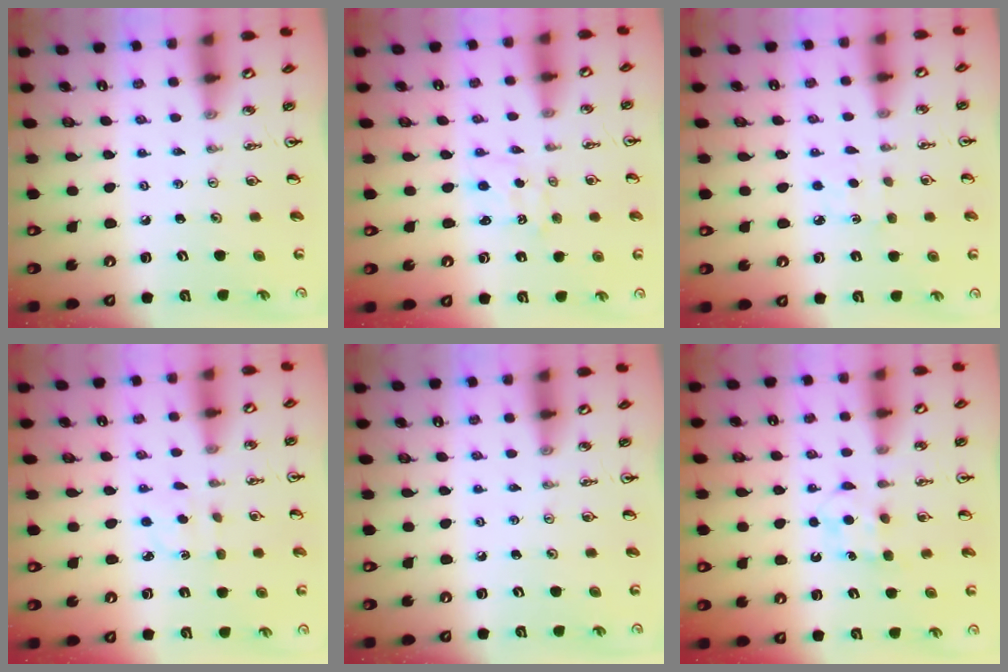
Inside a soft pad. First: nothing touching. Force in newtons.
{"total": 1.1, "press": 0.9, "slide": 0.6}
{"total": 3.5, "press": 3.4, "slide": 0.5}
{"total": 1.7, "press": 1.6, "slide": 0.6}
{"total": 0.0}
{"total": 5.0, "press": 5.0, "slide": 0.6}